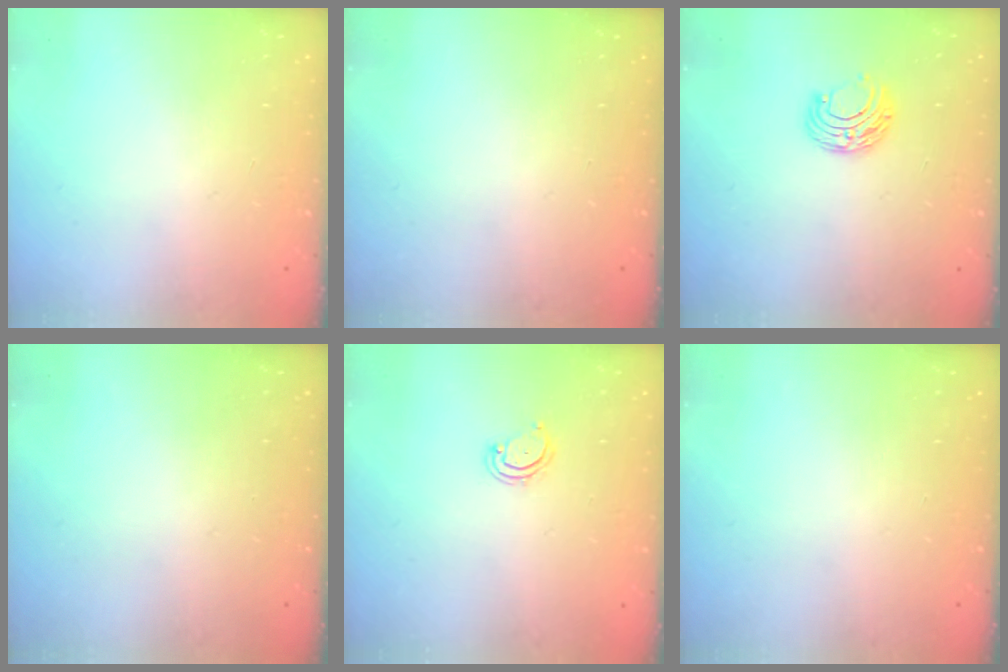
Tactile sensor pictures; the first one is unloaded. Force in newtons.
{"total": 0.0}
{"total": 7.6, "press": 7.5, "slide": 0.6}
{"total": 0.0}
{"total": 3.8, "press": 3.8, "slide": 0.4}
{"total": 0.0}